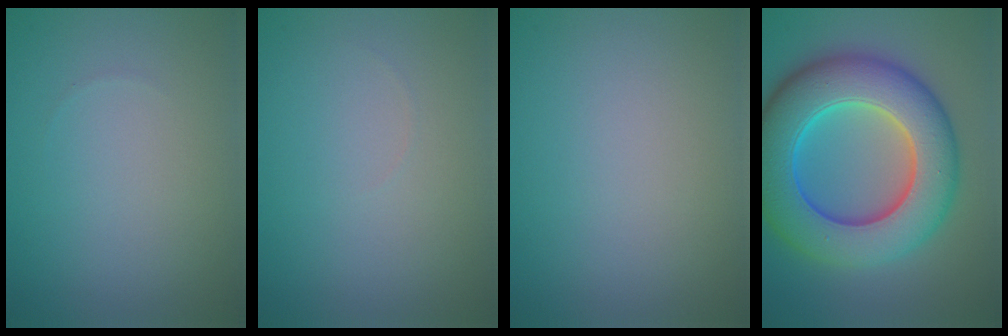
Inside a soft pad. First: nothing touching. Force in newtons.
{"total": 0.0}
{"total": 0.0}
{"total": 12.0, "press": 12.0, "slide": 0.5}